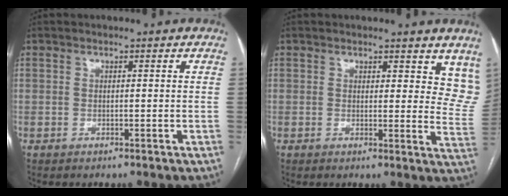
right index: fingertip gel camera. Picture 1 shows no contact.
{"total": 8.7, "force": [7.1, 3.7, 3.5], "torque": [-0.008, -0.026, 0.060]}